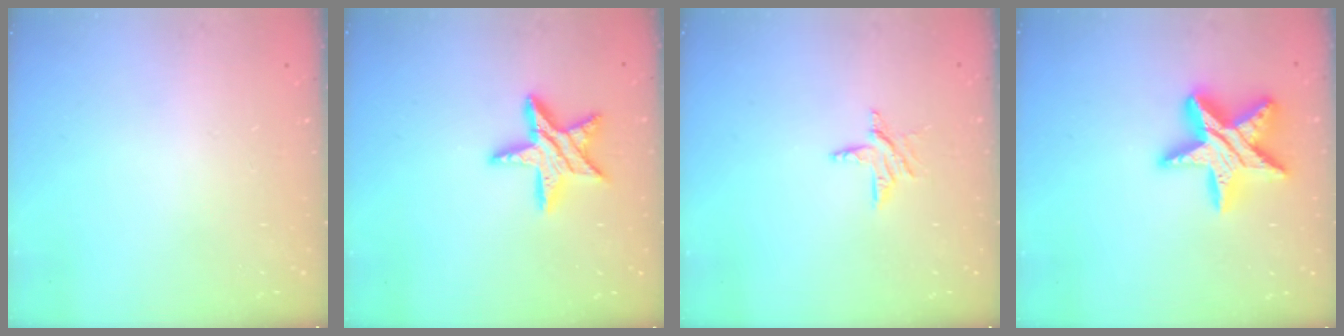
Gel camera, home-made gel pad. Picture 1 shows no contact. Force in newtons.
{"total": 12.1, "press": 12.1, "slide": 0.8}
{"total": 6.6, "press": 6.6, "slide": 0.6}
{"total": 17.3, "press": 17.3, "slide": 1.2}